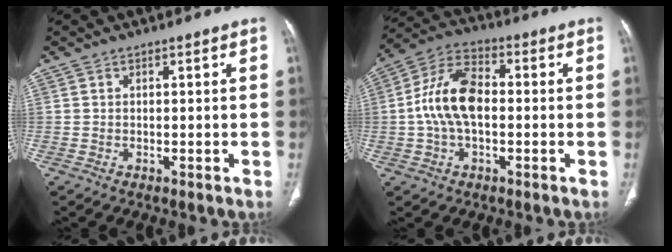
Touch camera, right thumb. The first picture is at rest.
{"total": 11.9, "force": [-0.4, 6.8, 9.8], "torque": [-0.193, 0.032, -0.014]}